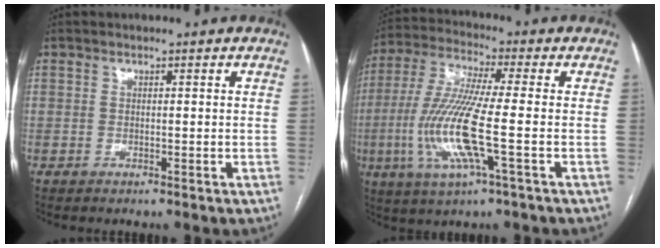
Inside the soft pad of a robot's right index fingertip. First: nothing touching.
{"total": 13.1, "force": [-3.1, 0.5, 12.7], "torque": [-0.275, -0.013, -0.067]}